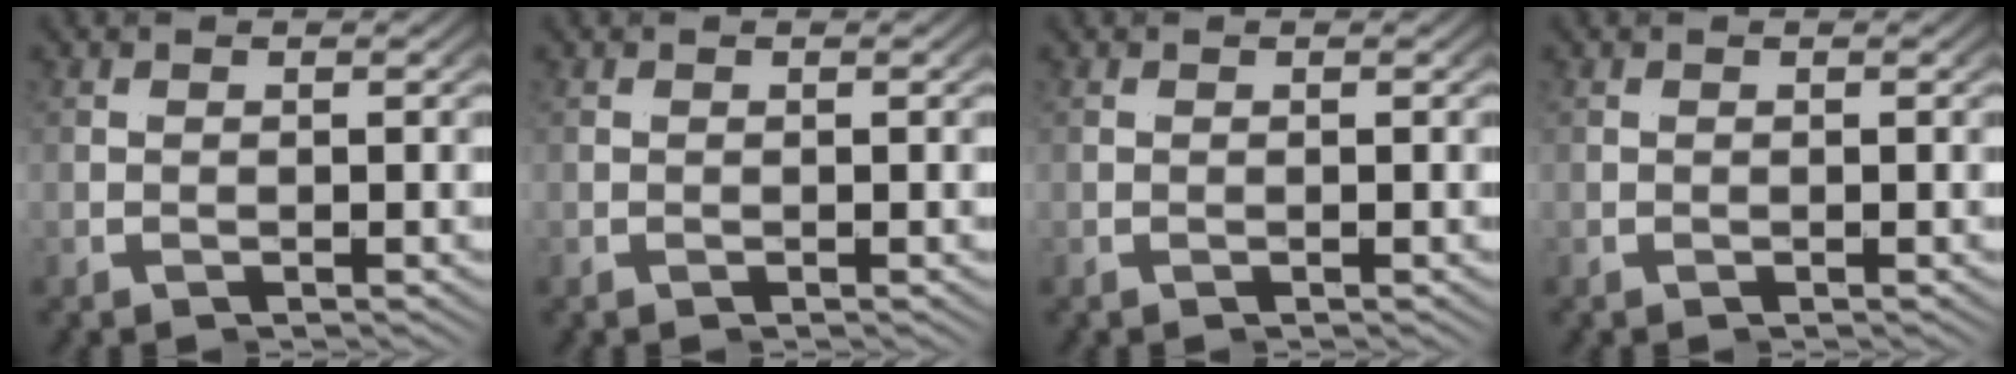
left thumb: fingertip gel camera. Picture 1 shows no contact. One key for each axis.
{"total": 0.0}
{"total": 0.0}
{"total": 0.0}